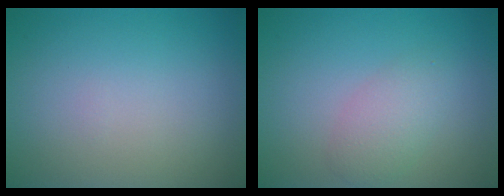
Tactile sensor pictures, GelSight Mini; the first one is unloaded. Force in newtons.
{"total": 2.6, "press": 2.6, "slide": 0.1}